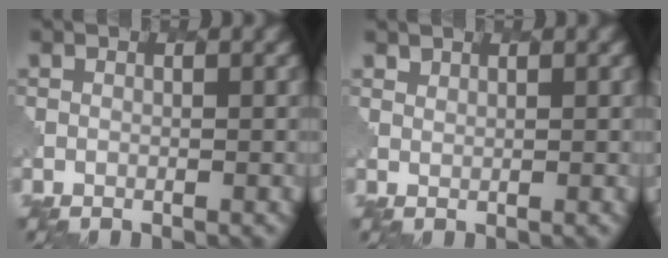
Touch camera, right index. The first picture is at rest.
{"total": 1.3, "force": [1.3, 0.1, -0.1], "torque": [-0.003, -0.005, 0.025]}